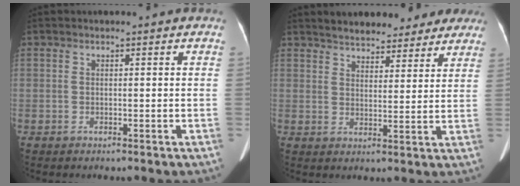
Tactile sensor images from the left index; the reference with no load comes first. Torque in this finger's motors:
{"motor_torque": [0.11, -1.05, 0.22, 0.07]}